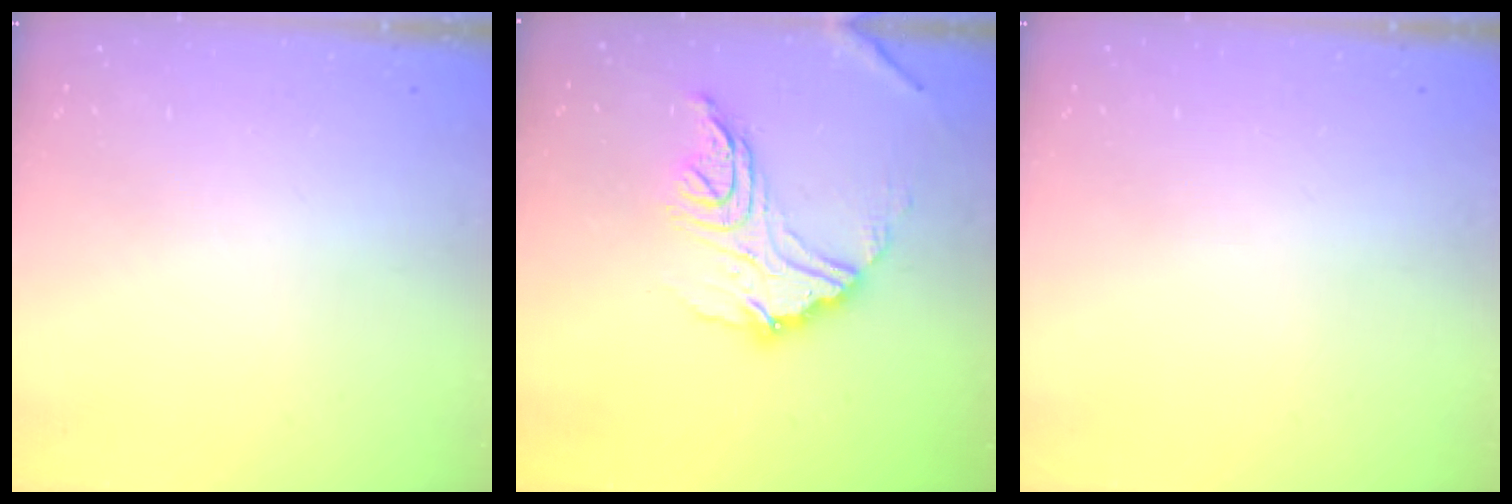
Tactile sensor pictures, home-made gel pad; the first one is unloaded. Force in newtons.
{"total": 16.5, "press": 16.4, "slide": 1.6}
{"total": 0.0}